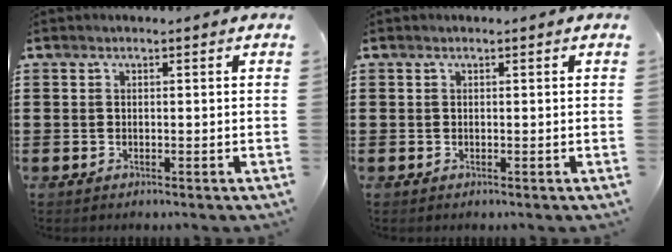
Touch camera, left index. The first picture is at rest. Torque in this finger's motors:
{"motor_torque": [-0.03, 0.01, 0.01, 0.01]}